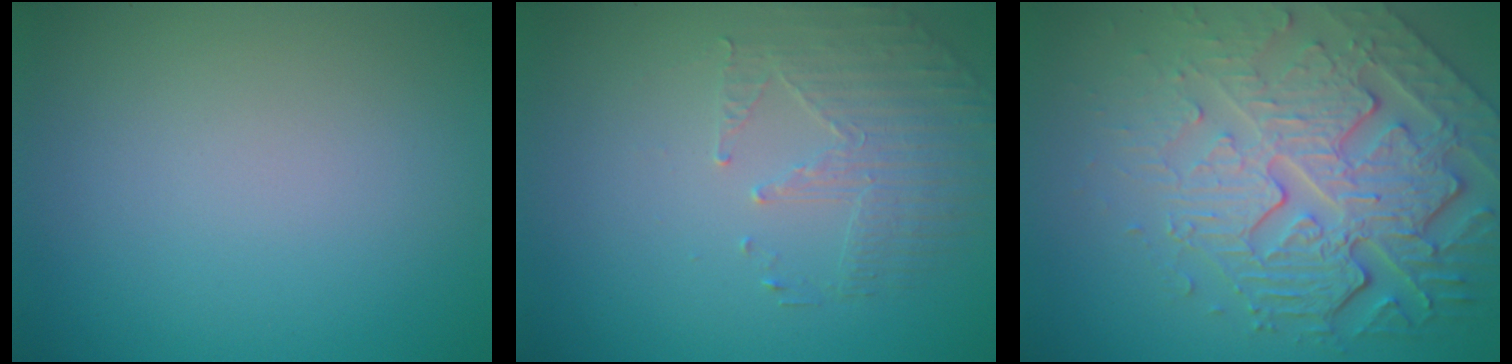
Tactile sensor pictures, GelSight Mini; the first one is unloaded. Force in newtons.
{"total": 1.9, "press": 1.5, "slide": 1.2}
{"total": 8.0, "press": 6.0, "slide": 5.3}